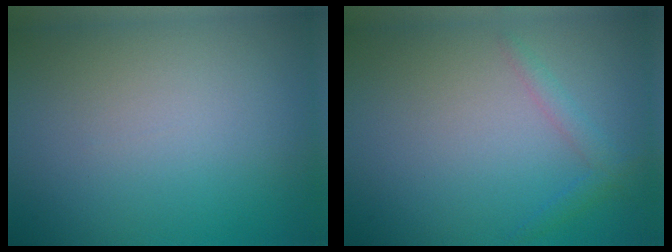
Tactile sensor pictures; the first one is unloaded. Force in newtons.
{"total": 1.4, "press": 1.4, "slide": 0.1}